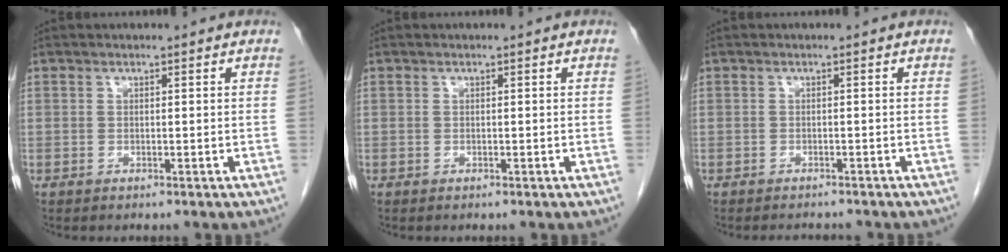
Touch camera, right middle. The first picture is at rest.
{"total": 0.0}
{"total": 2.7, "force": [-2.6, 0.4, 0.5], "torque": [-0.005, -0.005, -0.033]}